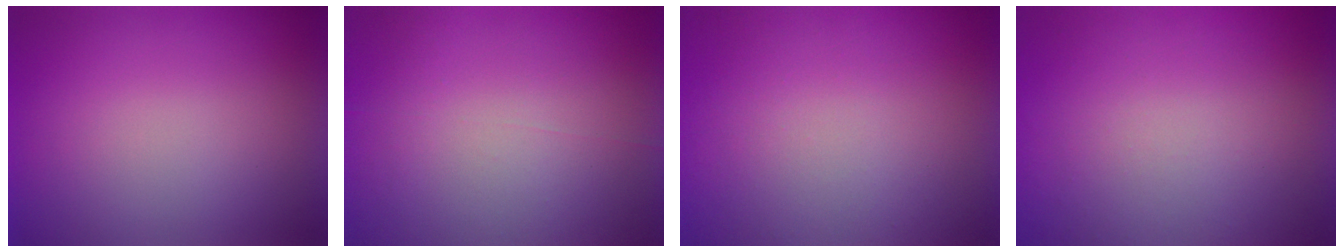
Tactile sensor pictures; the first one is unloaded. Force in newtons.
{"total": 7.0}
{"total": 7.1}
{"total": 8.3}